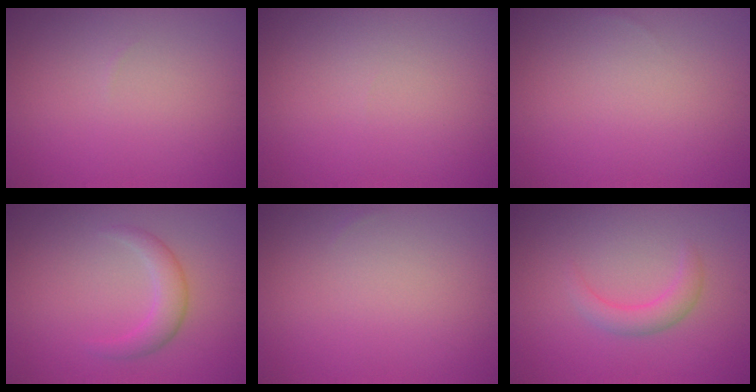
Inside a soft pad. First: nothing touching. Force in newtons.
{"total": 0.0}
{"total": 0.0}
{"total": 2.4, "press": 2.4, "slide": 0.1}
{"total": 0.0}
{"total": 2.1, "press": 2.1, "slide": 0.2}